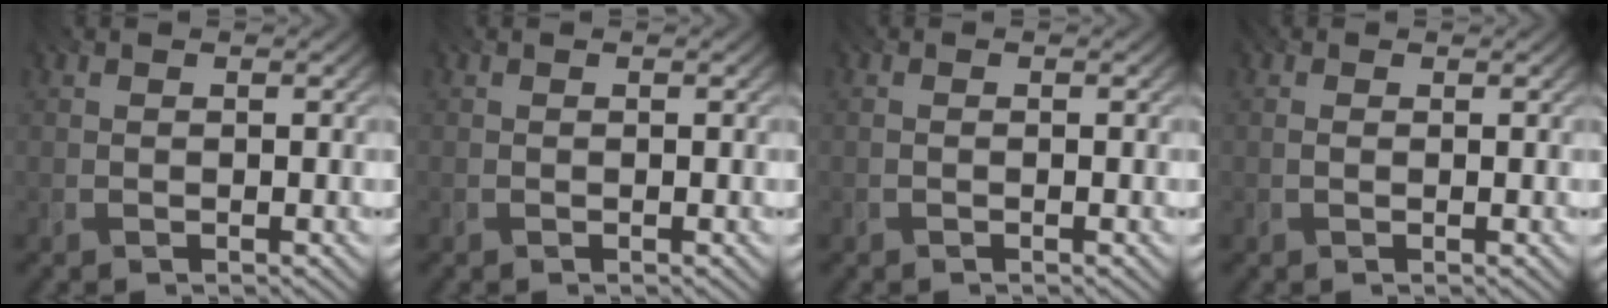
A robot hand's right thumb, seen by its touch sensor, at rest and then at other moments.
{"total": 0.0}
{"total": 0.5, "force": [0.0, 0.2, 0.5], "torque": [-0.010, 0.001, -0.004]}
{"total": 1.4, "force": [0.5, 0.9, 0.9], "torque": [-0.021, 0.003, 0.002]}